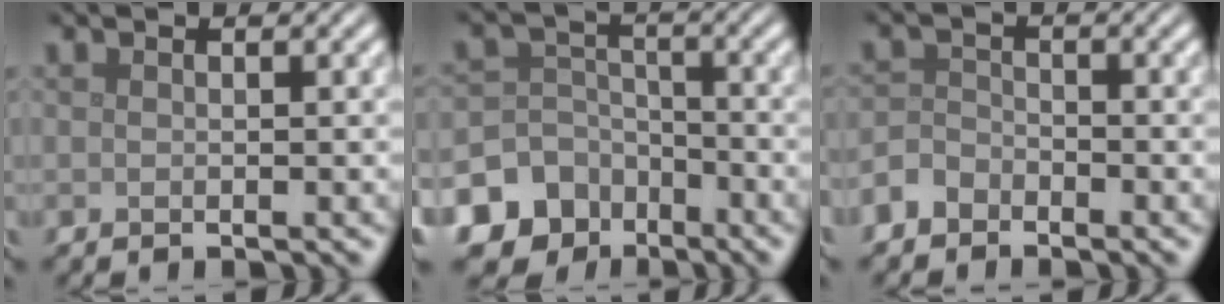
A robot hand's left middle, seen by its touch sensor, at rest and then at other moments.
{"total": 10.3, "force": [-6.1, 8.2, 1.5], "torque": [-0.036, -0.023, -0.120]}
{"total": 2.2, "force": [-1.7, 1.3, 0.4], "torque": [-0.007, 0.007, -0.042]}